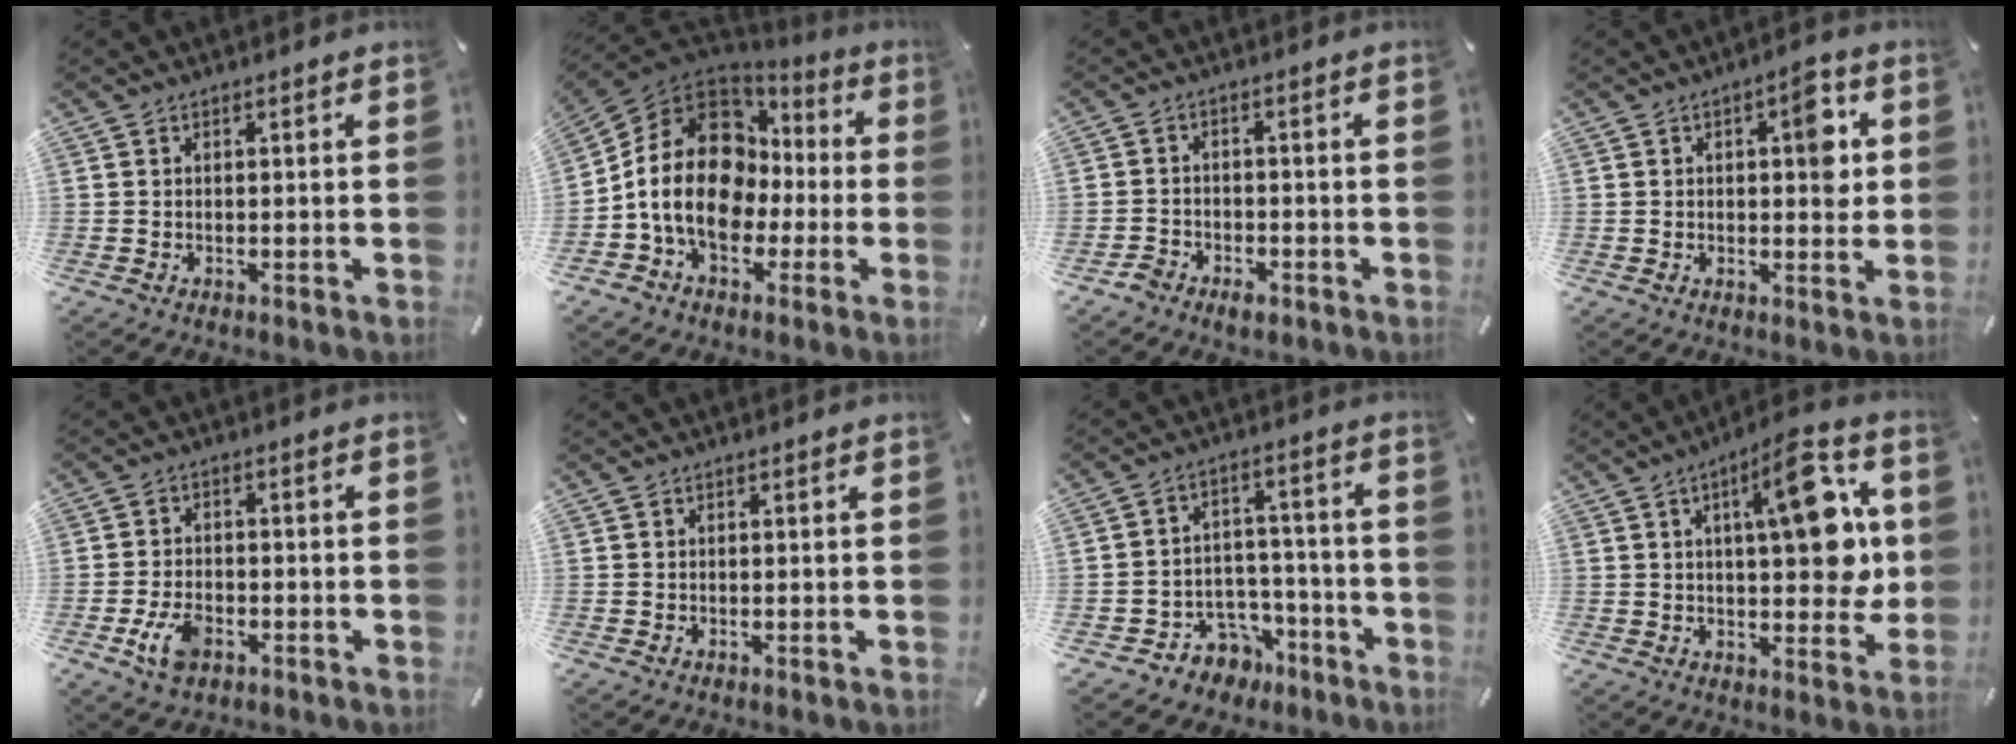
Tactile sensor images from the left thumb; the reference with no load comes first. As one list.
[{"total": 18.6, "force": [-2.1, 14.7, 11.3], "torque": [-0.240, 0.018, -0.035]}, {"total": 3.5, "force": [-2.5, 2.3, 1.0], "torque": [-0.022, 0.011, -0.049]}, {"total": 8.3, "force": [1.7, 3.9, 7.1], "torque": [-0.069, -0.012, 0.018]}, {"total": 6.3, "force": [-2.8, 3.8, 4.1], "torque": [-0.095, 0.009, -0.054]}, {"total": 0.0}, {"total": 7.9, "force": [-3.3, 7.0, 1.4], "torque": [-0.014, 0.025, -0.049]}, {"total": 17.3, "force": [4.7, 6.8, 15.2], "torque": [-0.193, -0.018, 0.067]}]